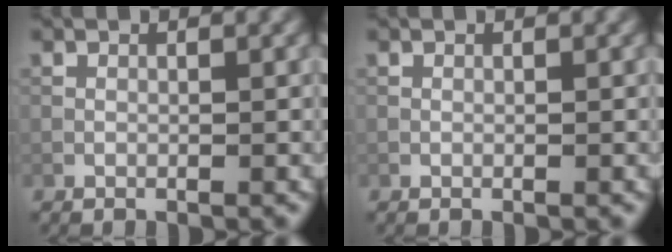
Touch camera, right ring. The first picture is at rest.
{"total": 0.0}